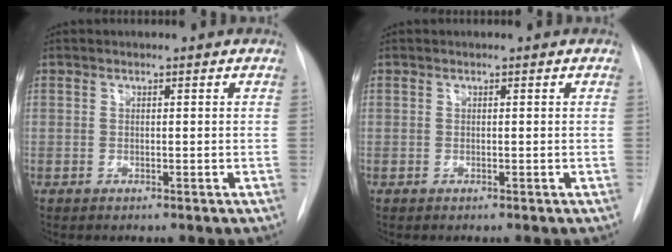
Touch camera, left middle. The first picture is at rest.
{"total": 0.0}